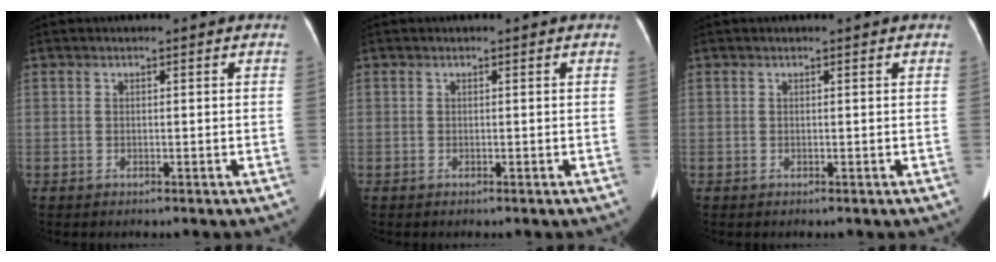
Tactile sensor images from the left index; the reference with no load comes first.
{"total": 0.0}
{"total": 0.0}